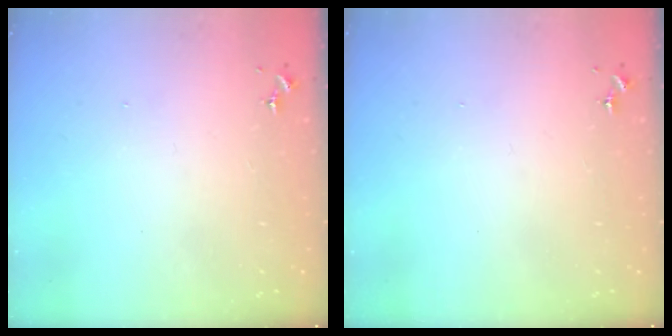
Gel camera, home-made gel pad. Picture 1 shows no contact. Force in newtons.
{"total": 0.0}